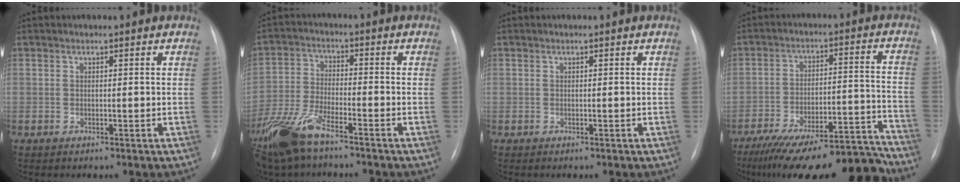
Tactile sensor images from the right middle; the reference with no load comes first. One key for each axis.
{"total": 10.5, "fx": -7.7, "fy": 2.4, "fz": 6.7, "tx": -0.149, "ty": -0.021, "tz": -0.149}
{"total": 0.0}
{"total": 20.9, "fx": -18.9, "fy": 2.2, "fz": 8.8, "tx": -0.106, "ty": 0.016, "tz": -0.284}